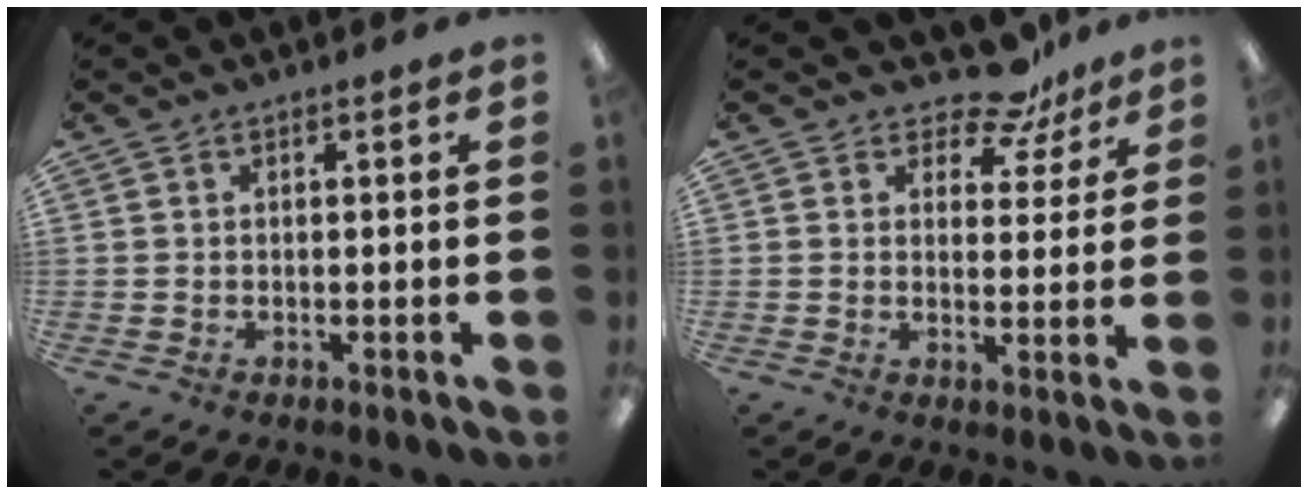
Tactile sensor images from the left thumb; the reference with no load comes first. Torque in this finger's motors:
{"motor_torque": [-0.13, -0.04, -0.59, 0.04, 0.01]}